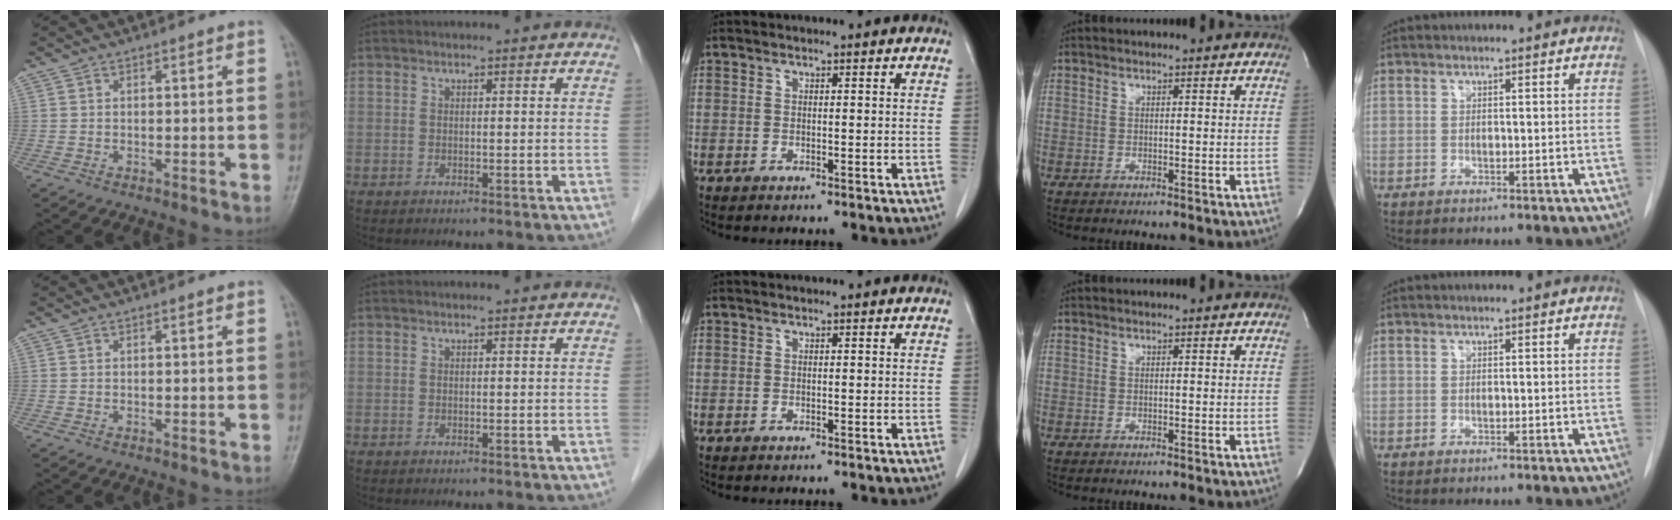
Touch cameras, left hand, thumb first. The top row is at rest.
{}